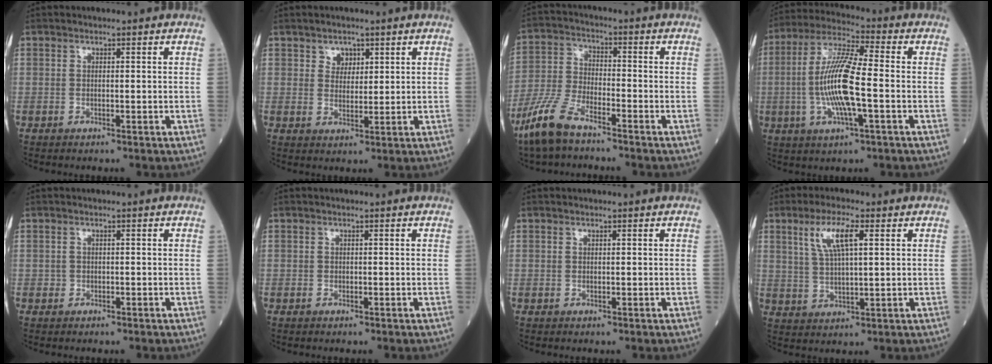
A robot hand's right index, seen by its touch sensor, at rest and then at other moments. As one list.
[{"total": 2.6, "force": [1.5, 2.0, 0.9], "torque": [-0.011, 0.000, 0.025]}, {"total": 9.0, "force": [-6.7, 2.4, 5.5], "torque": [-0.132, -0.019, -0.139]}, {"total": 12.4, "force": [-1.9, 1.5, 12.1], "torque": [-0.244, 0.000, -0.038]}, {"total": 0.5, "force": [-0.3, 0.4, 0.0], "torque": [-0.003, 0.004, -0.006]}, {"total": 0.0}, {"total": 0.0}, {"total": 7.1, "force": [3.0, 1.4, 6.3], "torque": [-0.128, 0.008, 0.060]}]